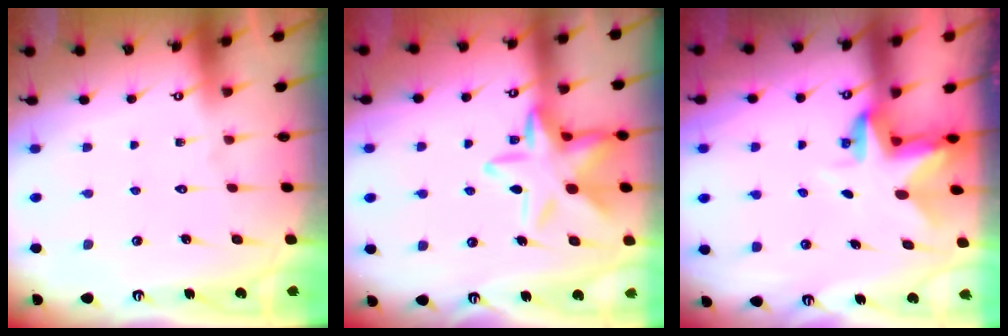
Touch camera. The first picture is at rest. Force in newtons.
{"total": 15.8, "press": 15.8, "slide": 1.1}
{"total": 3.1, "press": 3.1, "slide": 0.5}